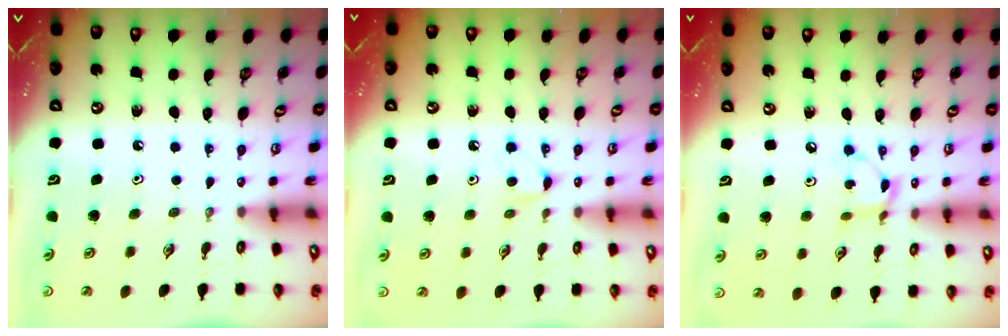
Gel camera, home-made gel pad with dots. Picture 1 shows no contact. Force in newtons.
{"total": 3.8, "press": 3.8, "slide": 0.6}
{"total": 3.7, "press": 3.7, "slide": 0.2}